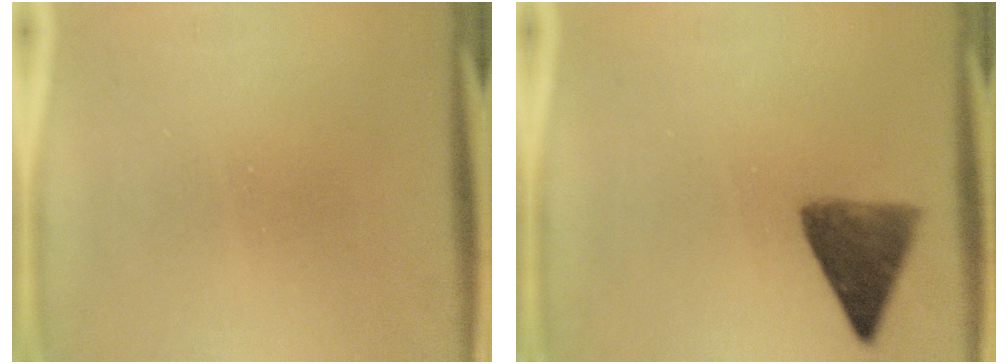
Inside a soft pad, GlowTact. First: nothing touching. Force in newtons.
{"total": 7.7}